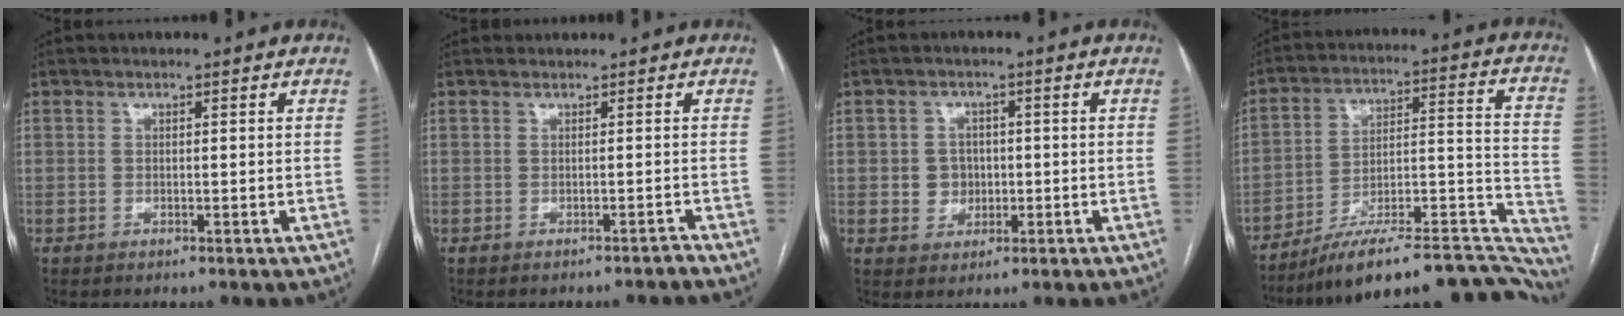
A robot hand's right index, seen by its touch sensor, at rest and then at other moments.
{"total": 0.6, "force": [-0.5, 0.3, 0.2], "torque": [-0.005, 0.010, -0.004]}
{"total": 3.6, "force": [-0.3, 3.4, 1.0], "torque": [-0.010, 0.009, 0.002]}
{"total": 28.5, "force": [-25.1, 5.1, 12.4], "torque": [-0.091, 0.040, -0.352]}